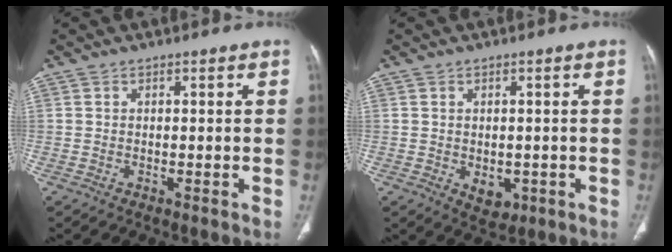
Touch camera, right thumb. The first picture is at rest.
{"total": 4.0, "force": [-0.9, 2.8, 2.7], "torque": [-0.025, -0.002, 0.000]}